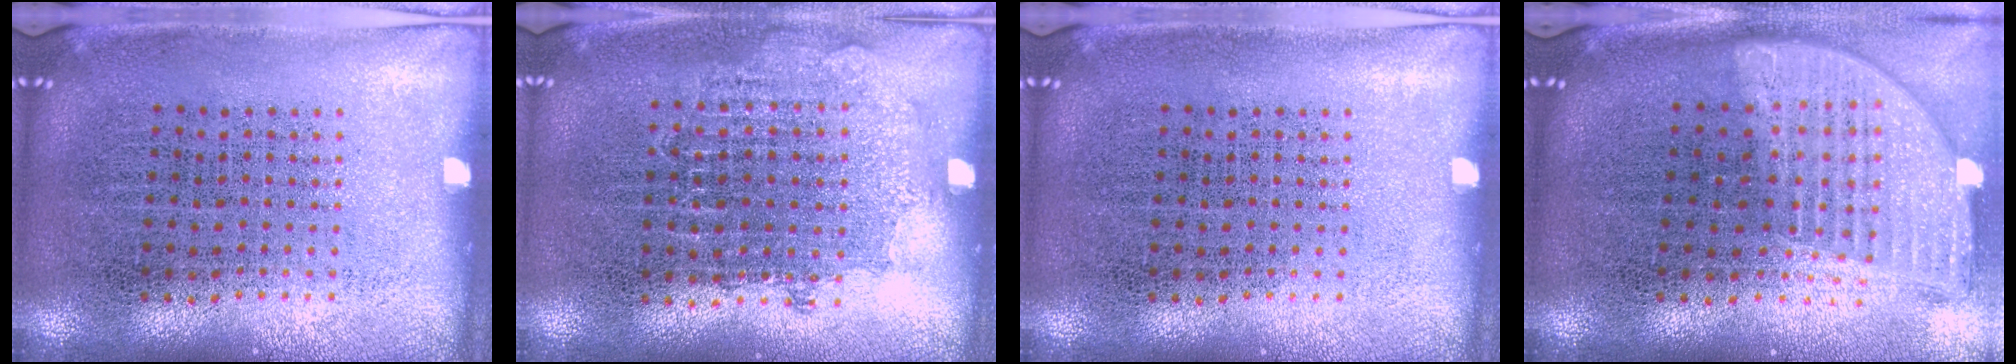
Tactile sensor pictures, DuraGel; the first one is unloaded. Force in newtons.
{"total": 0.8, "press": 0.8, "slide": 0.4}
{"total": 0.0}
{"total": 2.0, "press": 1.6, "slide": 1.2}